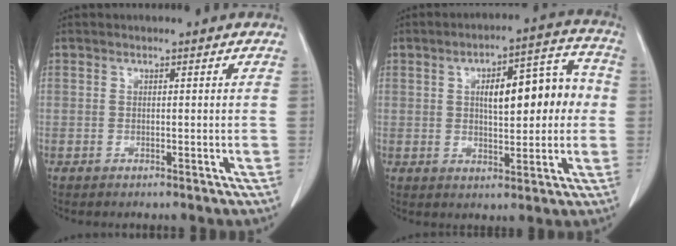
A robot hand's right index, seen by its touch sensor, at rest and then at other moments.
{"total": 11.7, "force": [1.3, 4.0, 10.9], "torque": [-0.153, 0.037, 0.024]}